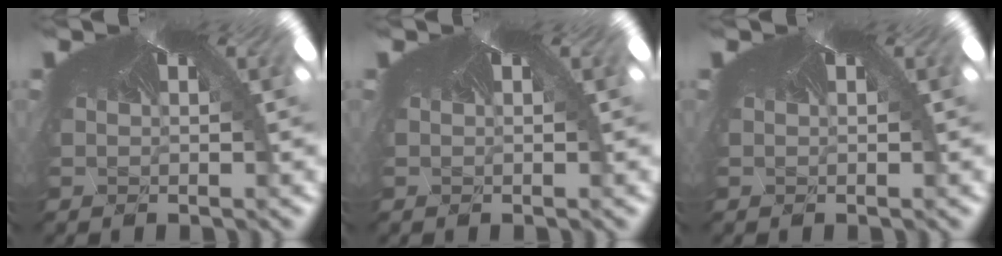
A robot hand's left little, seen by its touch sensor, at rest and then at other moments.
{"total": 0.0}
{"total": 0.0}